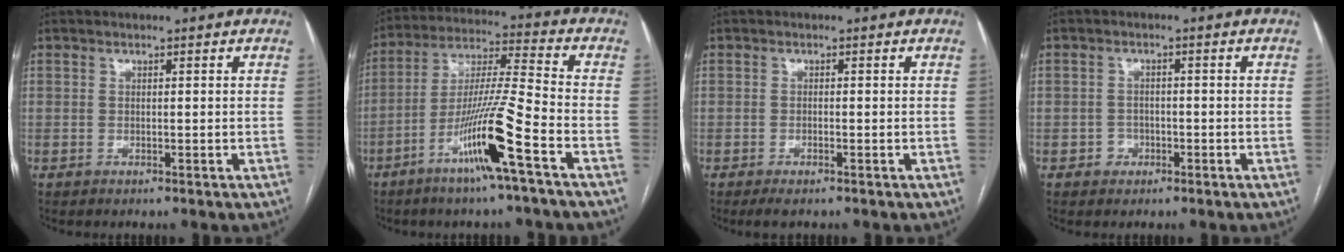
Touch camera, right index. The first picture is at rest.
{"total": 13.4, "force": [-6.7, -1.1, 11.6], "torque": [-0.223, -0.010, -0.126]}
{"total": 2.0, "force": [-1.4, 0.2, 1.4], "torque": [-0.027, -0.007, -0.026]}
{"total": 2.2, "force": [-1.0, 1.9, 0.2], "torque": [0.006, 0.008, -0.021]}